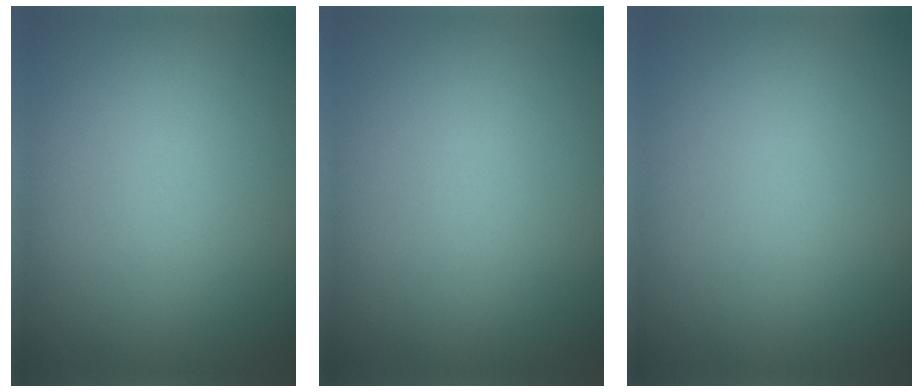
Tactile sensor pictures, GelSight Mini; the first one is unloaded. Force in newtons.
{"total": 0.0}
{"total": 0.0}